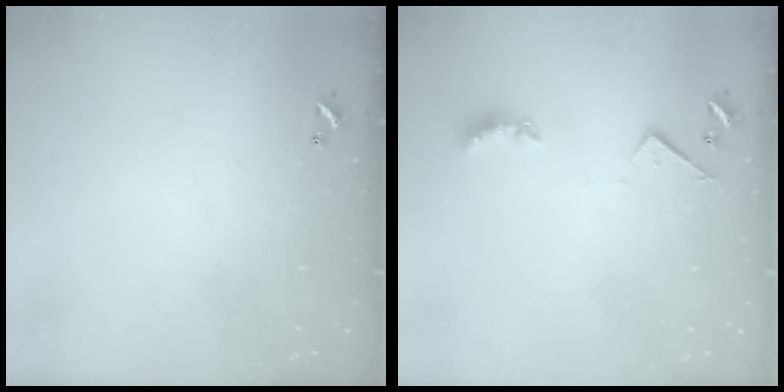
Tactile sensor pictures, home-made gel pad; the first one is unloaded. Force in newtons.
{"total": 3.5, "press": 3.4, "slide": 0.7}